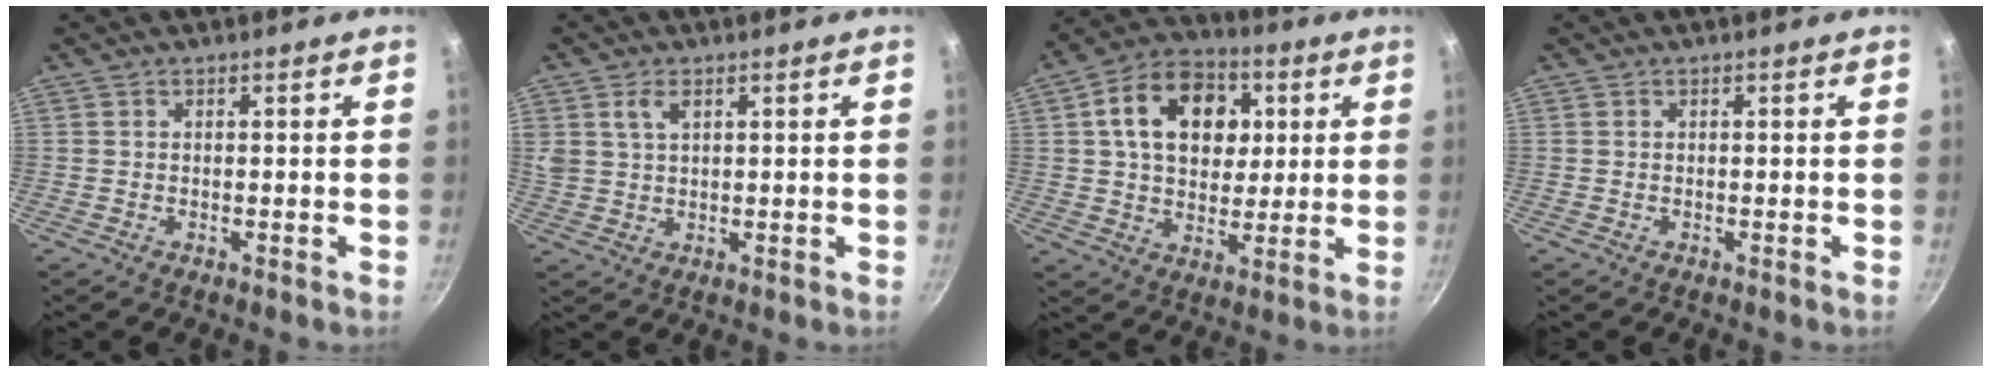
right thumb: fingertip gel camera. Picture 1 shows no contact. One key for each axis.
{"total": 4.0, "fx": 1.8, "fy": 2.4, "fz": 2.6, "tx": -0.041, "ty": -0.005, "tz": 0.038}
{"total": 16.5, "fx": 4.1, "fy": 11.9, "fz": 10.5, "tx": -0.136, "ty": 0.011, "tz": 0.058}
{"total": 0.0}